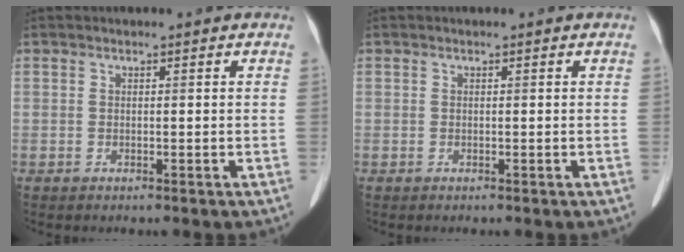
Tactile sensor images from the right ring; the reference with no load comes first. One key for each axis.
{"total": 0.0}